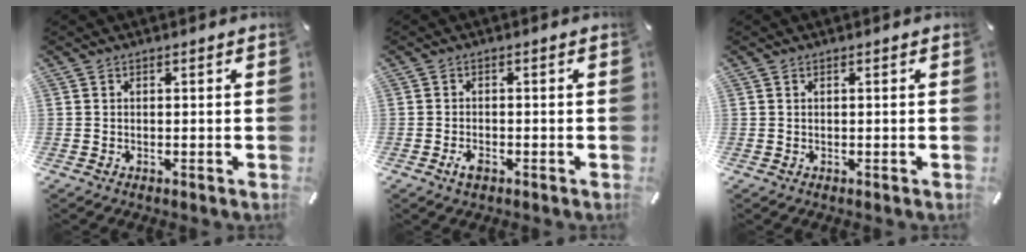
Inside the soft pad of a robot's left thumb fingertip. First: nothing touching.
{"total": 2.4, "force": [-1.2, 1.3, 1.7], "torque": [-0.038, 0.002, -0.023]}
{"total": 0.0}